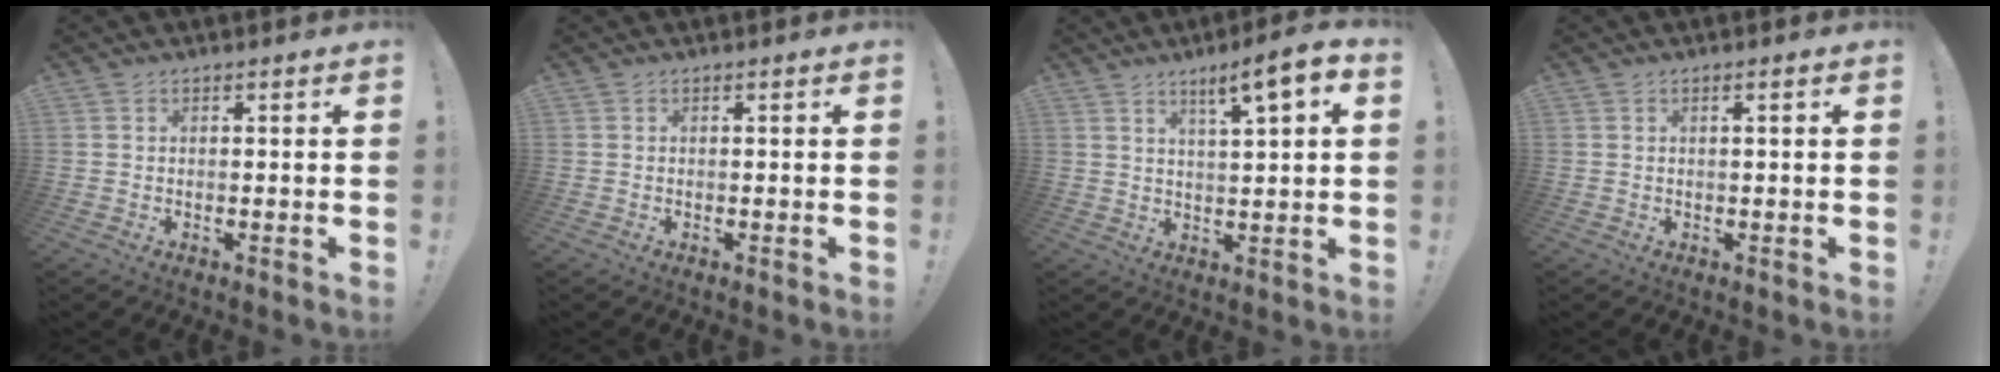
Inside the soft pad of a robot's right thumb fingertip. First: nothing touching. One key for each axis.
{"total": 0.0}
{"total": 8.1, "fx": 4.5, "fy": 0.9, "fz": 6.7, "tx": -0.093, "ty": -0.028, "tz": 0.068}
{"total": 1.2, "fx": 0.3, "fy": -0.3, "fz": 1.2, "tx": -0.013, "ty": -0.003, "tz": 0.002}